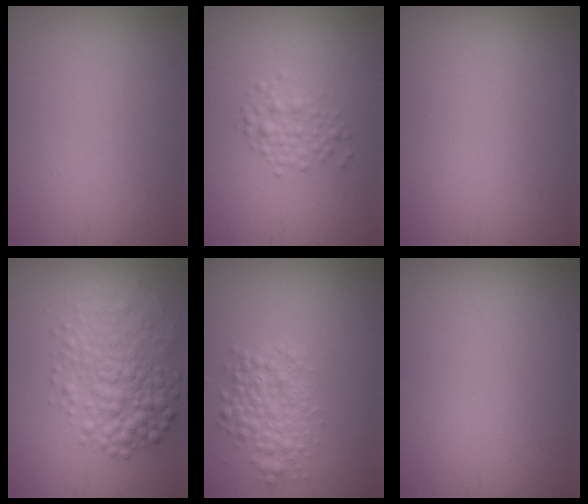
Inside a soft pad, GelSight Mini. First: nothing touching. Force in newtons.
{"total": 2.0, "press": 2.0, "slide": 0.0}
{"total": 0.0}
{"total": 5.1, "press": 5.1, "slide": 0.1}
{"total": 3.2, "press": 3.1, "slide": 0.1}
{"total": 0.0}